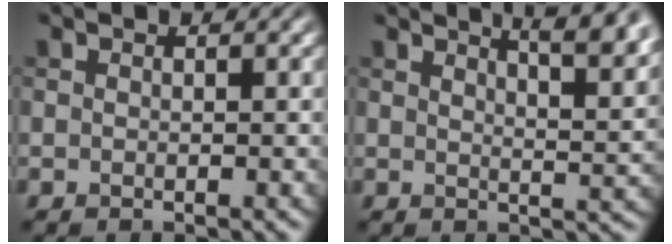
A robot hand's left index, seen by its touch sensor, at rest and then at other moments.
{"total": 8.3, "force": [5.7, 2.7, 5.4], "torque": [-0.026, 0.031, 0.043]}